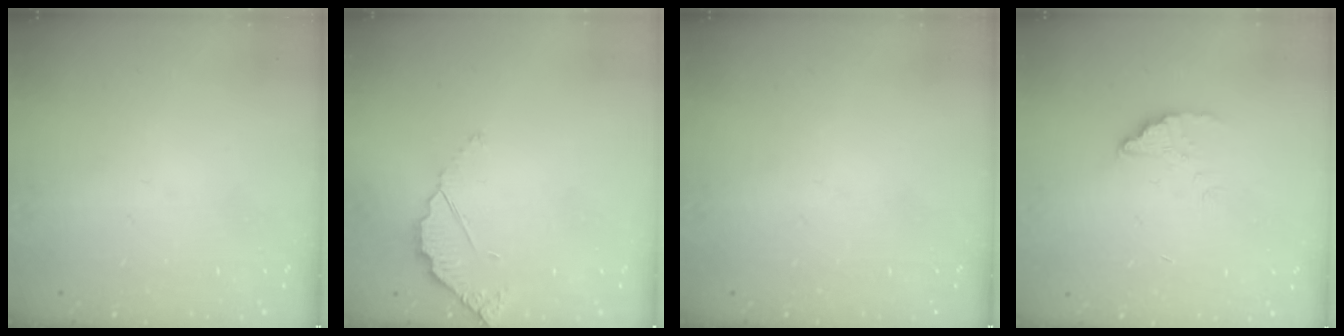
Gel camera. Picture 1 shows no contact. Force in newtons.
{"total": 3.2, "press": 3.2, "slide": 0.3}
{"total": 0.0}
{"total": 2.1, "press": 2.1, "slide": 0.2}